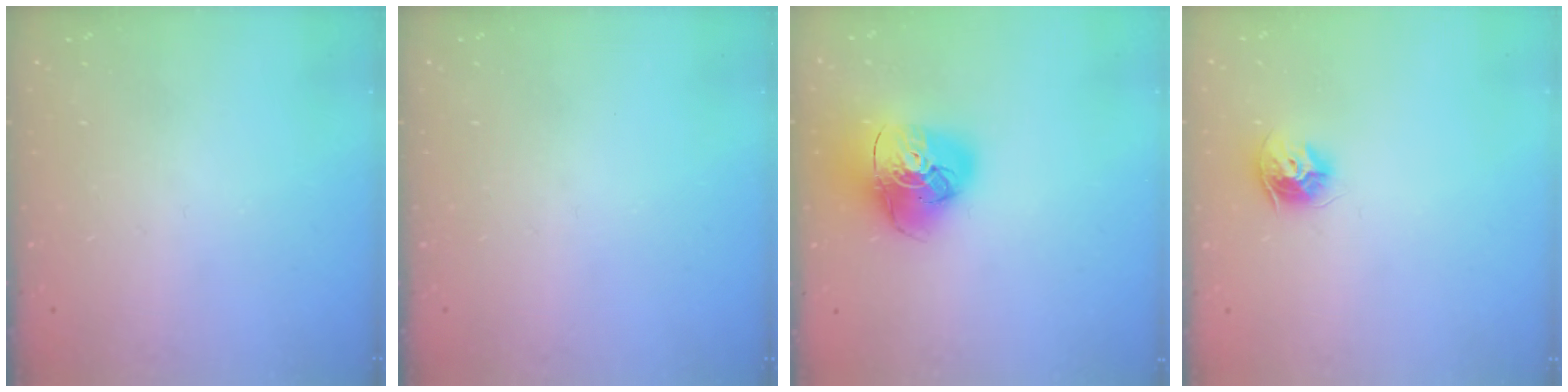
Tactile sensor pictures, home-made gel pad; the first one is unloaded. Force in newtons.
{"total": 0.0}
{"total": 15.5, "press": 15.4, "slide": 1.8}
{"total": 8.5, "press": 8.5, "slide": 0.4}